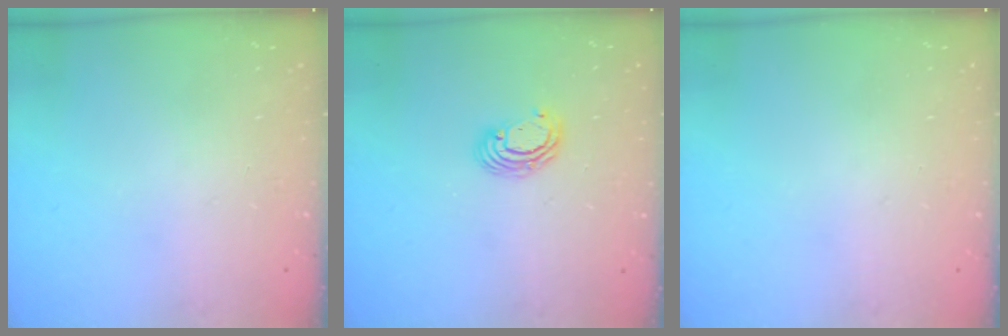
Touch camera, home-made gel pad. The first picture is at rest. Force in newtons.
{"total": 4.9, "press": 4.8, "slide": 0.2}
{"total": 0.0}